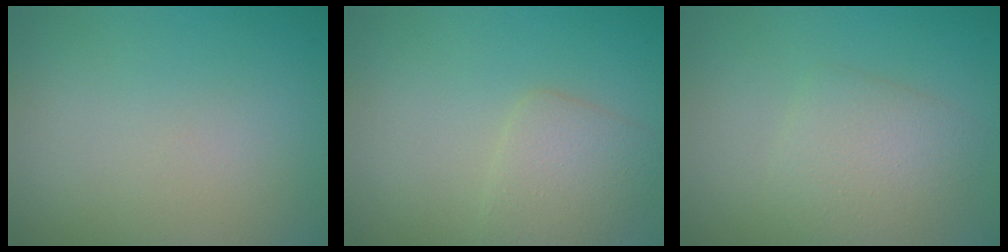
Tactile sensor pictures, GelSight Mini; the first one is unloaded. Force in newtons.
{"total": 2.5, "press": 2.5, "slide": 0.2}
{"total": 3.0, "press": 3.0, "slide": 0.0}